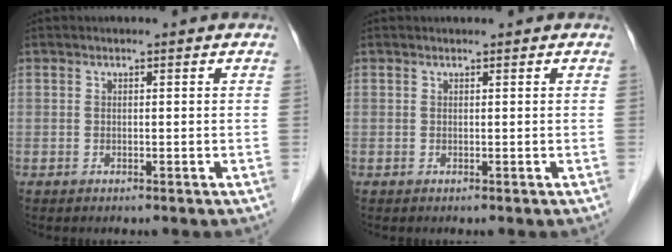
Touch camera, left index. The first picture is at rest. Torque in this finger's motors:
{"motor_torque": [0.06, 0.01, -0.08, -0.01]}